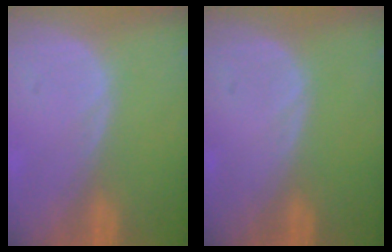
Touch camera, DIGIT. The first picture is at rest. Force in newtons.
{"total": 0.0}